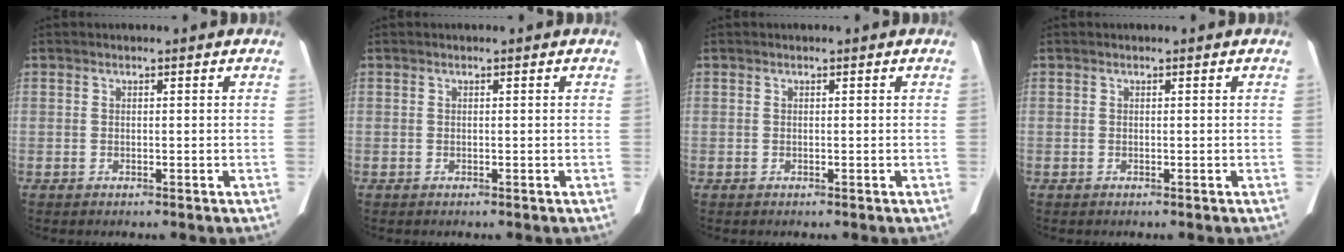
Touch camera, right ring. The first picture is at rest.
{"total": 0.0}
{"total": 0.0}
{"total": 0.0}